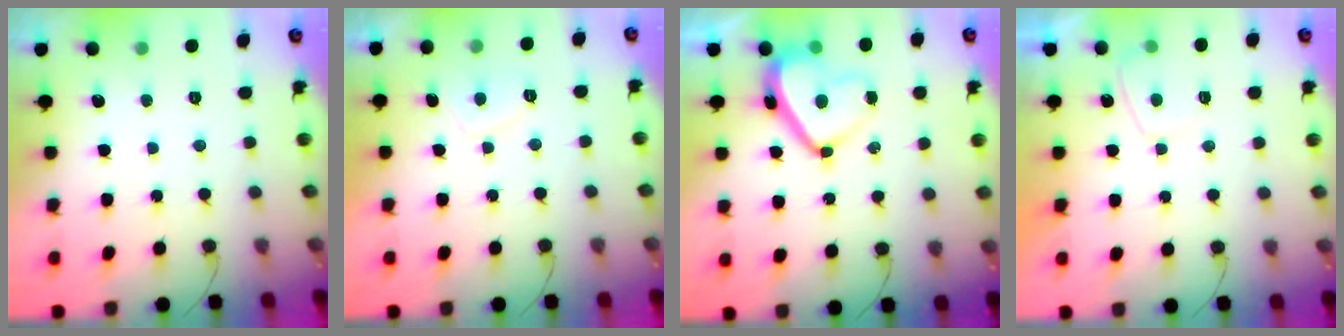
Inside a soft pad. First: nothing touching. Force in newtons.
{"total": 2.8, "press": 2.8, "slide": 0.7}
{"total": 12.1, "press": 11.9, "slide": 1.9}
{"total": 3.3, "press": 3.2, "slide": 0.7}